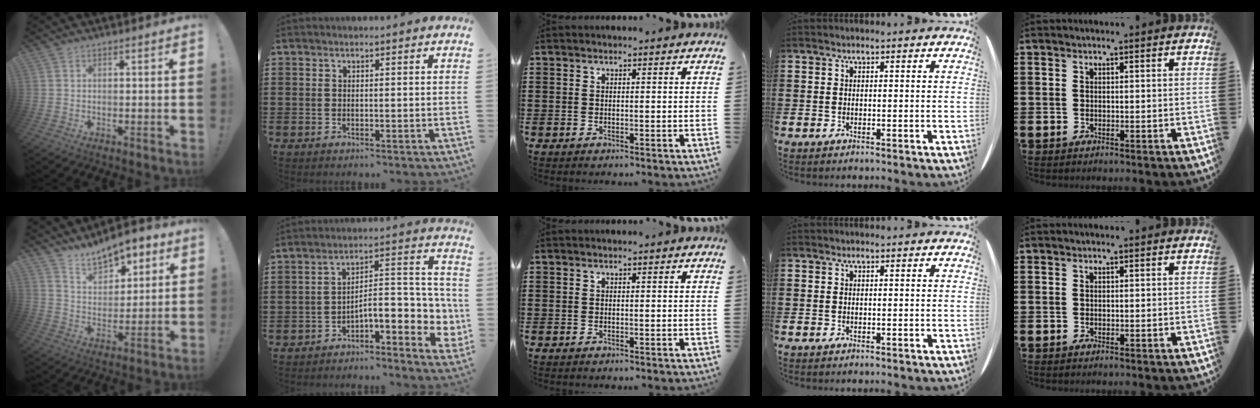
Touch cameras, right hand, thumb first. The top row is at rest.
{"thumb": {"total": 10.8, "force": [8.8, 5.0, 4.0], "torque": [-0.072, -0.061, 0.164]}, "index": {"total": 7.2, "force": [-2.8, 2.9, 5.9], "torque": [-0.082, -0.025, -0.059]}}